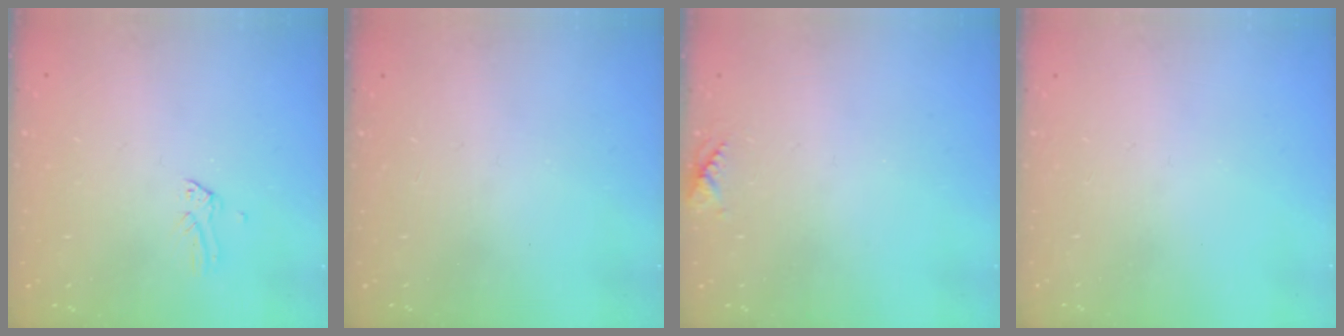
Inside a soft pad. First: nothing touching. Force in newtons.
{"total": 2.2, "press": 2.2, "slide": 0.2}
{"total": 5.3, "press": 5.3, "slide": 0.6}
{"total": 0.0}